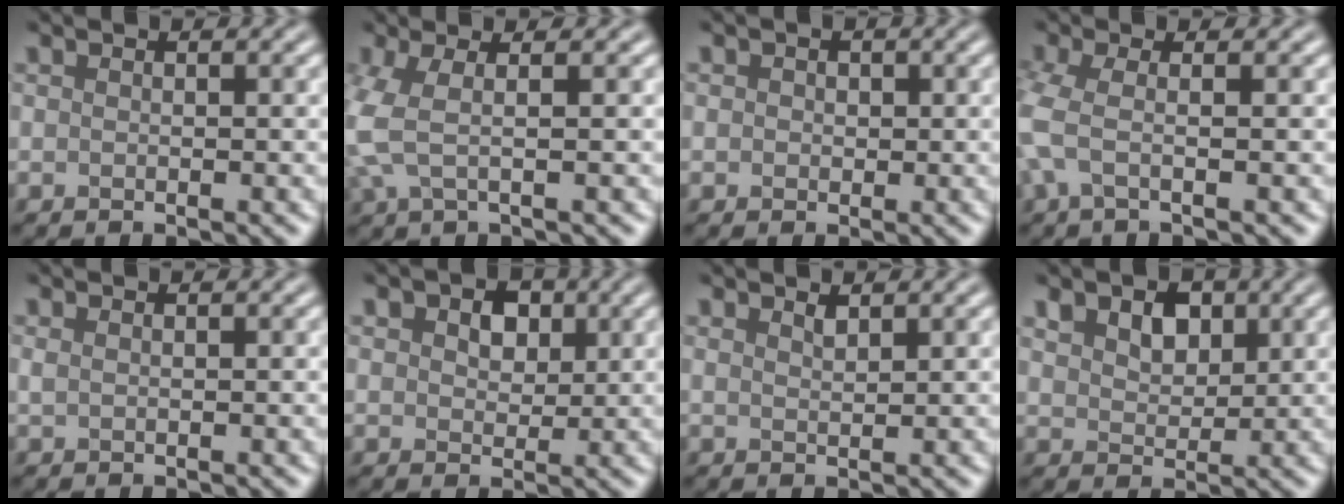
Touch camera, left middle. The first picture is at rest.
{"total": 2.1, "force": [-0.1, 0.2, 2.1], "torque": [-0.075, 0.009, 0.010]}
{"total": 1.1, "force": [0.0, -0.1, -1.1], "torque": [-0.002, 0.003, 0.015]}
{"total": 1.9, "force": [-0.9, 0.0, 1.6], "torque": [-0.059, -0.006, -0.013]}
{"total": 0.7, "force": [0.5, 0.4, 0.3], "torque": [-0.011, 0.011, -0.001]}
{"total": 2.0, "force": [1.4, 1.3, 0.4], "torque": [-0.024, 0.018, 0.030]}
{"total": 0.9, "force": [0.8, -0.3, -0.4], "torque": [-0.005, 0.012, 0.024]}
{"total": 3.0, "force": [2.2, 1.8, 1.0], "torque": [-0.037, 0.026, 0.044]}